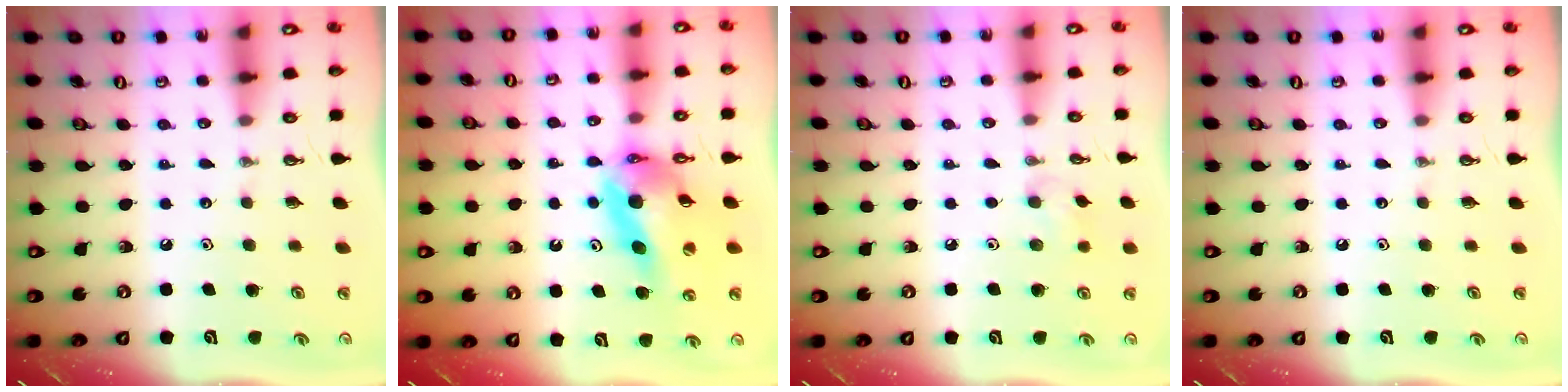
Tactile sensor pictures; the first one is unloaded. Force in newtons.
{"total": 14.2, "press": 14.1, "slide": 1.5}
{"total": 6.1, "press": 6.1, "slide": 1.0}
{"total": 0.0}